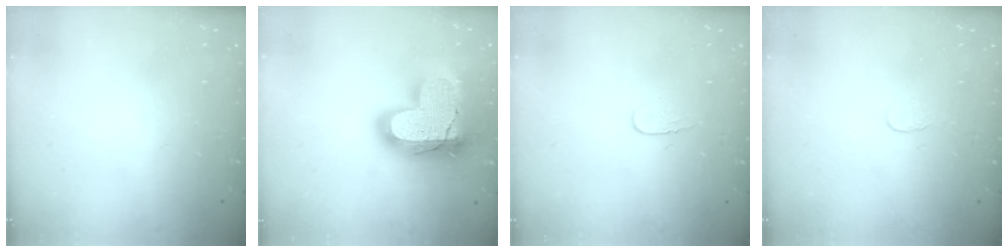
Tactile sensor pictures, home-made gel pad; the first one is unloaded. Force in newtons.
{"total": 27.3, "press": 27.2, "slide": 2.0}
{"total": 3.9, "press": 3.9, "slide": 0.4}
{"total": 2.6, "press": 2.6, "slide": 0.2}